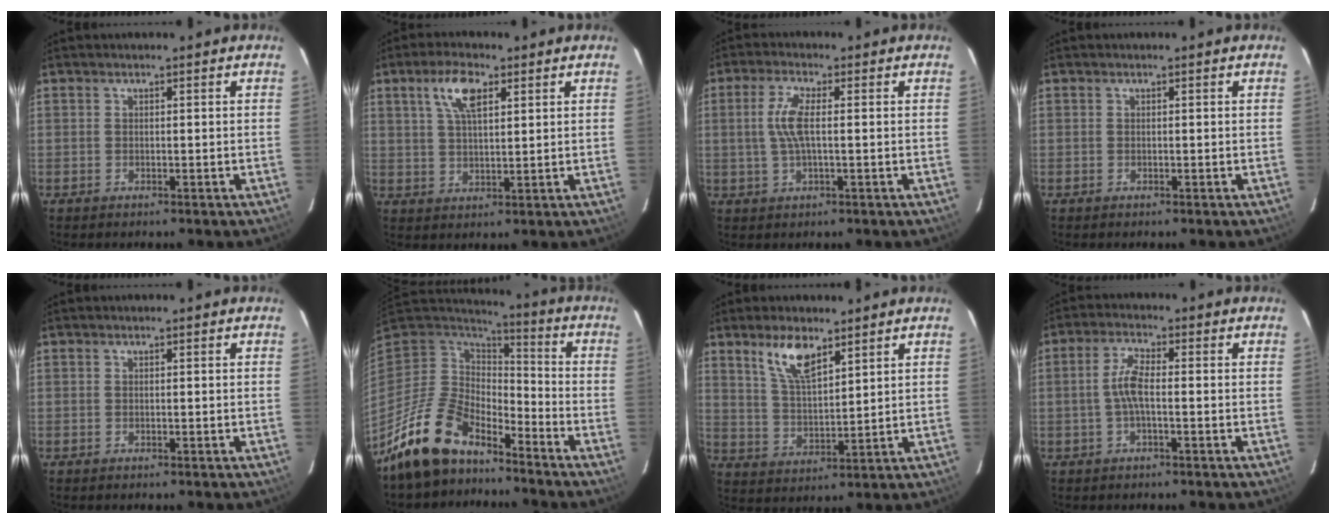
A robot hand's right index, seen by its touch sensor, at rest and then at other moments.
{"total": 6.9, "force": [3.4, 2.6, 5.4], "torque": [-0.101, 0.013, 0.065]}
{"total": 5.6, "force": [0.4, 1.3, 5.4], "torque": [-0.107, 0.004, 0.010]}
{"total": 0.0}
{"total": 0.0}
{"total": 15.1, "force": [-11.7, 6.7, 6.8], "torque": [-0.154, -0.002, -0.211]}
{"total": 8.2, "force": [5.5, 2.8, 5.4], "torque": [-0.099, 0.001, 0.115]}
{"total": 4.3, "force": [-0.6, 1.0, 4.2], "torque": [-0.089, 0.009, -0.013]}